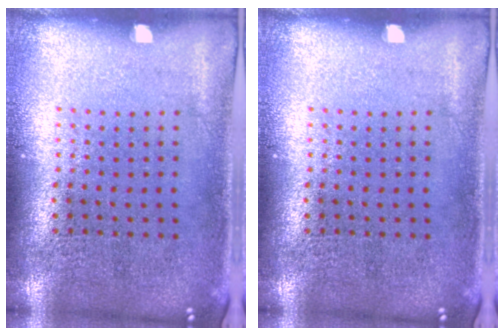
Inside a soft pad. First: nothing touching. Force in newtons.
{"total": 0.0}